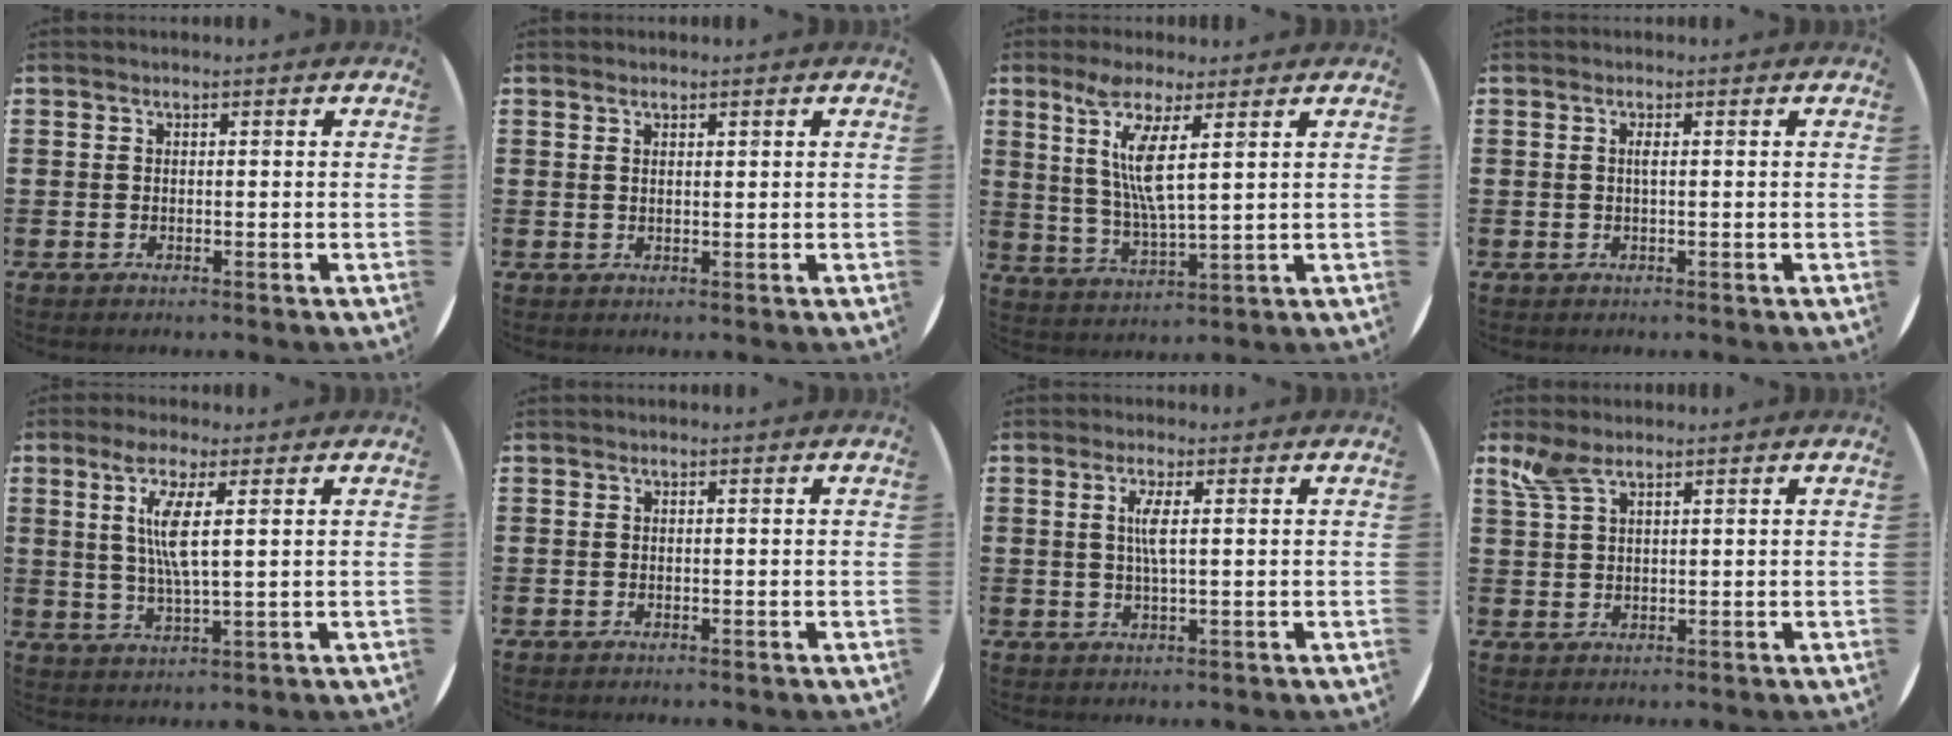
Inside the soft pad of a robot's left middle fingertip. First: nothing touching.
{"total": 0.7, "force": [0.7, 0.0, 0.3], "torque": [-0.007, -0.002, 0.013]}
{"total": 7.9, "force": [4.5, 1.2, 6.4], "torque": [-0.137, -0.015, 0.078]}
{"total": 0.7, "force": [0.1, 0.0, 0.7], "torque": [-0.014, -0.003, 0.002]}
{"total": 6.5, "force": [2.5, 0.9, 5.9], "torque": [-0.123, 0.002, 0.039]}
{"total": 0.0}
{"total": 2.6, "force": [0.7, 0.2, 2.5], "torque": [-0.052, 0.000, 0.008]}
{"total": 3.1, "force": [2.2, 1.0, 2.0], "torque": [-0.045, 0.002, 0.041]}